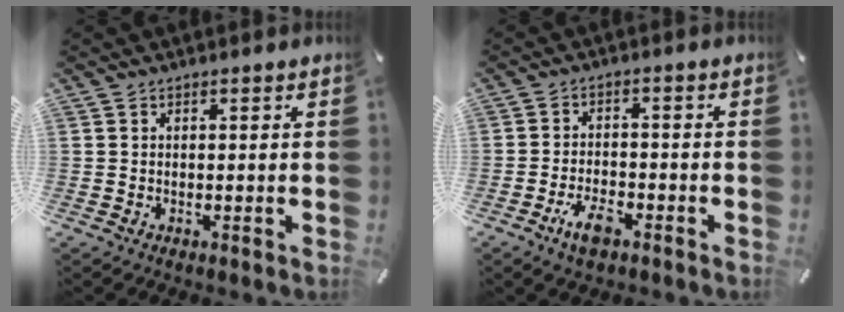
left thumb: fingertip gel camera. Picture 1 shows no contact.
{"total": 5.7, "force": [-3.6, 2.6, 3.7], "torque": [-0.075, 0.017, -0.065]}